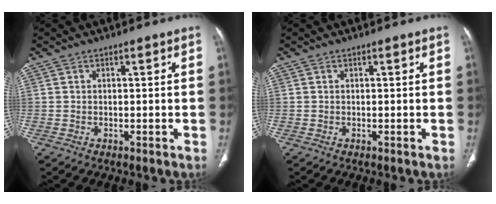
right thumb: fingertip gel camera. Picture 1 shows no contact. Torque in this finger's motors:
{"motor_torque": [0.00, 0.00, 0.00, 0.00, 0.00]}